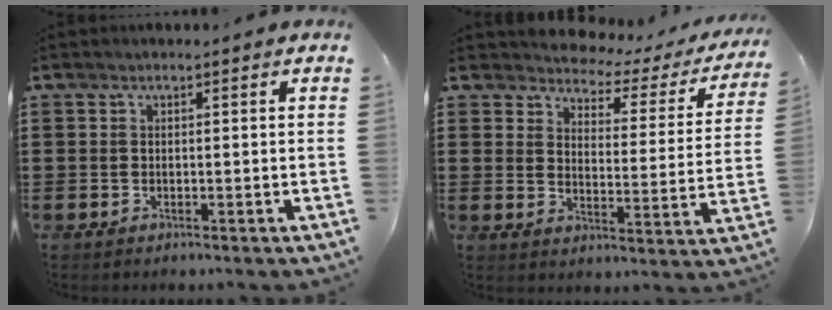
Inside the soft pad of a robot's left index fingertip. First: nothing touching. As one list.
[{"total": 2.9, "force": [2.7, 1.1, 0.2], "torque": [-0.017, -0.026, 0.037]}]